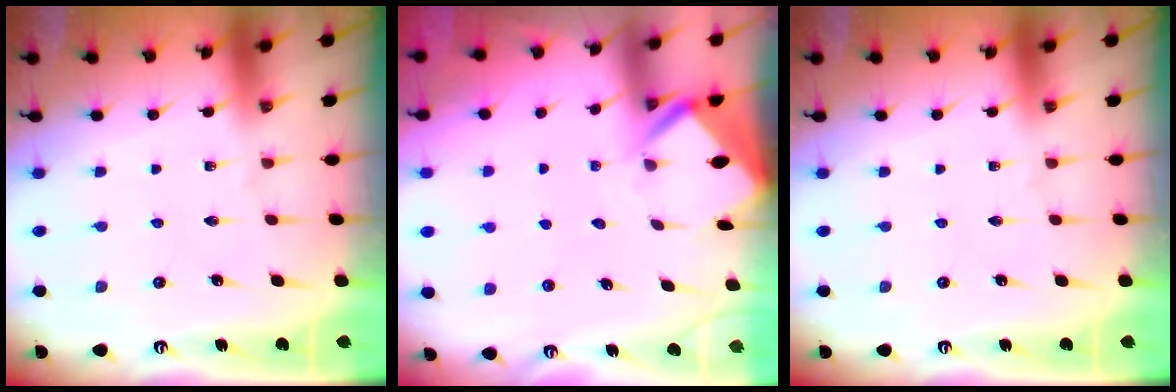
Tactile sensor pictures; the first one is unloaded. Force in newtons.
{"total": 3.2, "press": 3.2, "slide": 0.3}
{"total": 0.0}